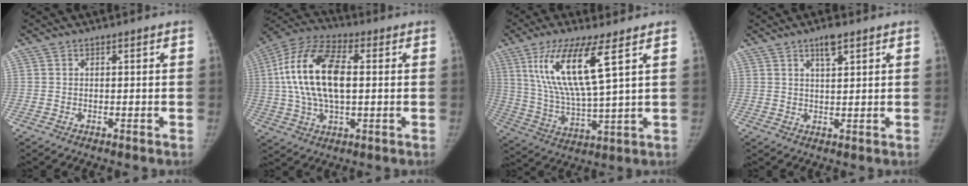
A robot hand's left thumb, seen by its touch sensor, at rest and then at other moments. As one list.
[{"total": 17.6, "force": [1.8, 9.0, 15.1], "torque": [-0.301, 0.022, 0.029]}, {"total": 14.8, "force": [6.5, 2.6, 13.0], "torque": [-0.271, -0.035, 0.130]}, {"total": 4.0, "force": [2.4, 1.2, 2.9], "torque": [-0.043, -0.010, 0.041]}]